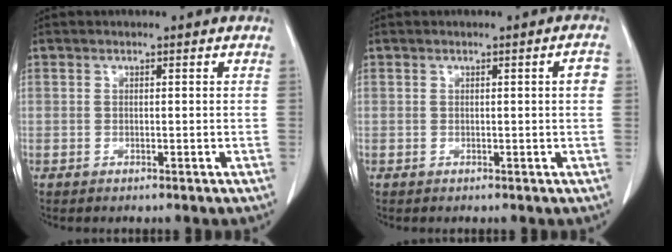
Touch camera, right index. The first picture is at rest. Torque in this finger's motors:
{"motor_torque": [0.17, -0.01, 0.01, 0.00]}